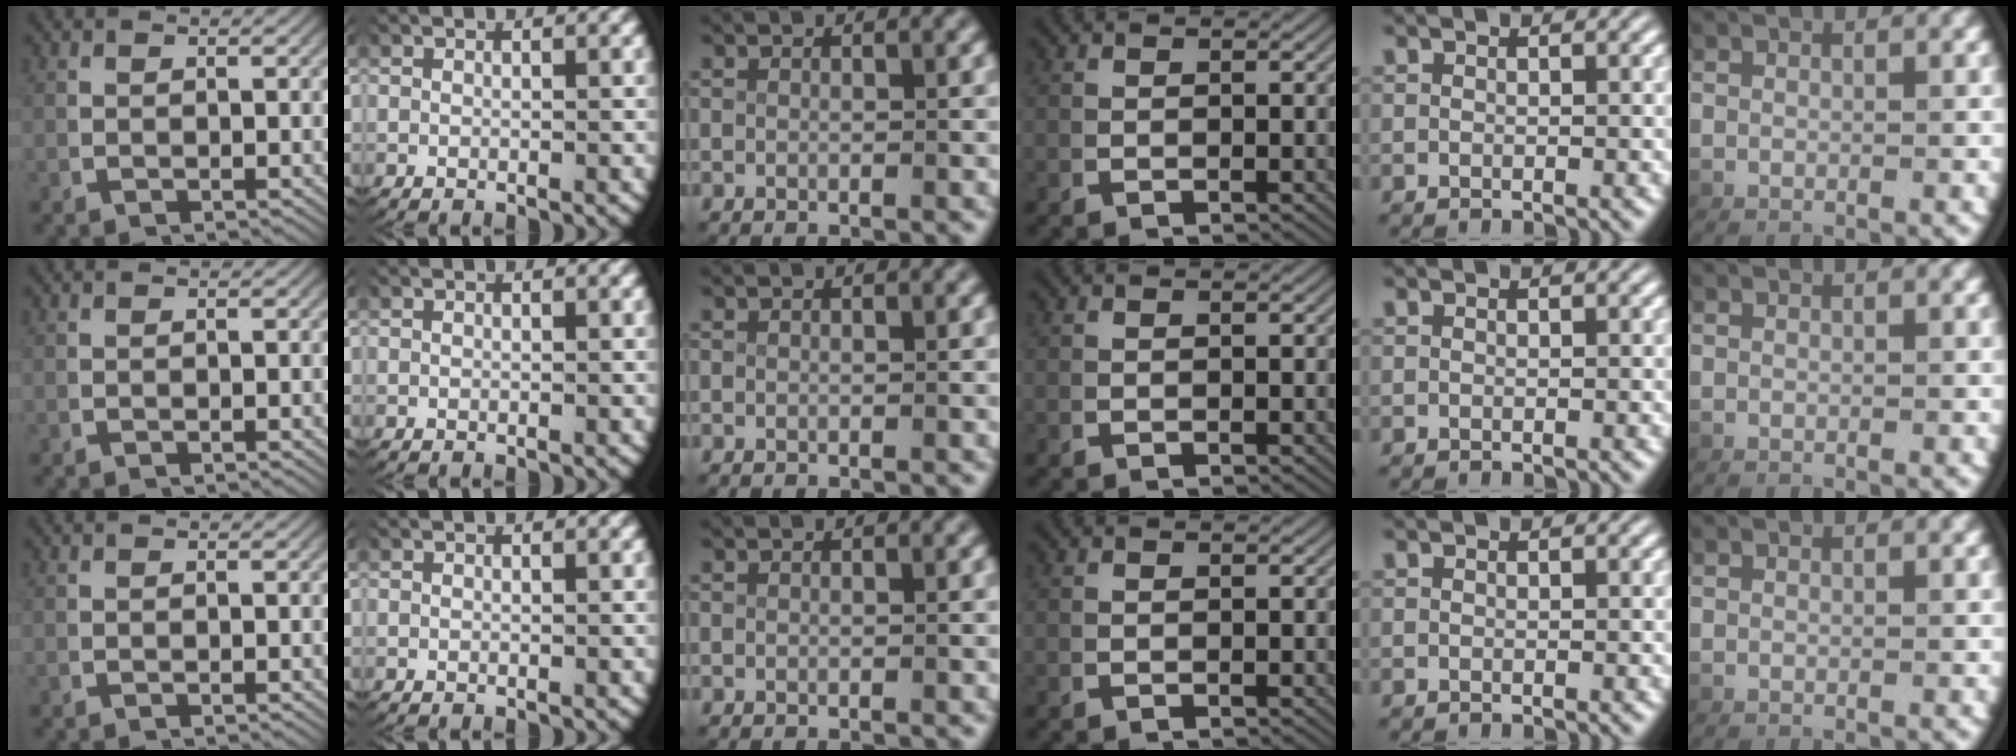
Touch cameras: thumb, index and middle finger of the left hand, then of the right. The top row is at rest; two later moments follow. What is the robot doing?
{"motion": "reach", "object": "towel"}